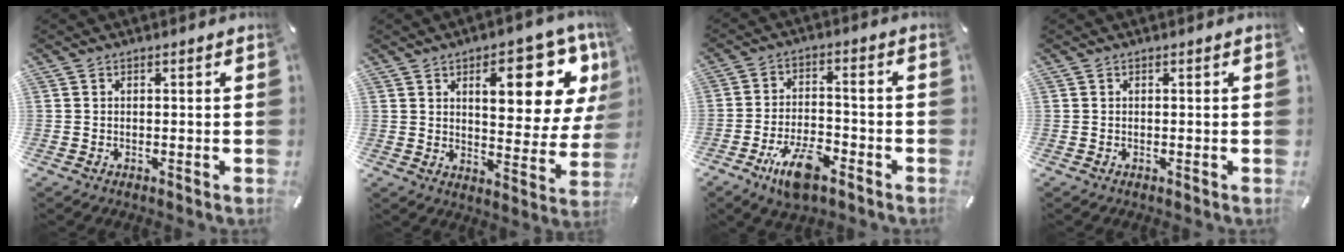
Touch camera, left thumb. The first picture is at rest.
{"total": 17.2, "force": [8.1, 7.3, 13.3], "torque": [-0.173, -0.036, 0.124]}
{"total": 10.3, "force": [-6.3, 4.2, 7.0], "torque": [-0.131, 0.029, -0.111]}
{"total": 0.0}